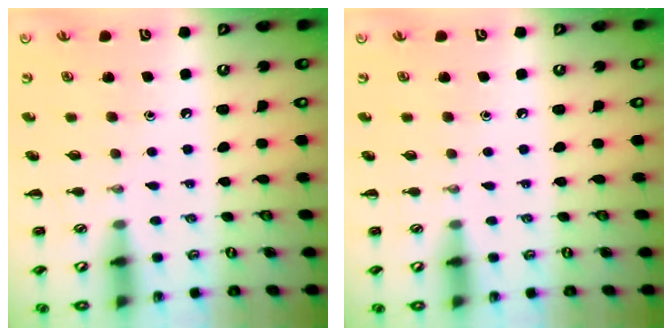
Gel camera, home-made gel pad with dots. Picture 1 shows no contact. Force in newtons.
{"total": 0.0}